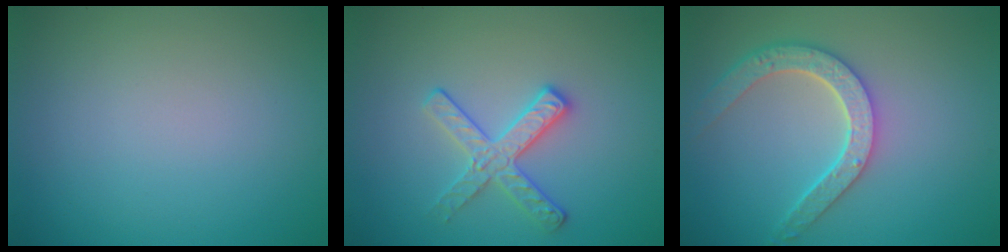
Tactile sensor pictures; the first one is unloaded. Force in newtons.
{"total": 2.8, "press": 2.7, "slide": 0.5}
{"total": 4.5, "press": 3.8, "slide": 2.5}